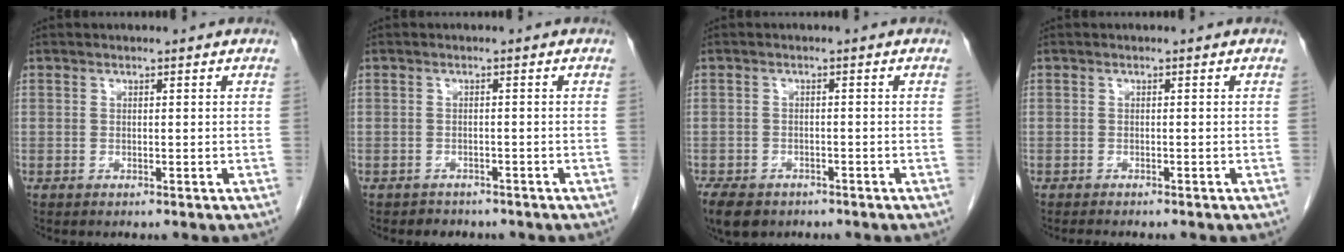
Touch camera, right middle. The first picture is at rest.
{"total": 2.3, "force": [-2.0, 1.2, 0.1], "torque": [-0.016, 0.001, -0.028]}
{"total": 8.1, "force": [-5.5, 4.8, 3.5], "torque": [-0.072, -0.008, -0.081]}
{"total": 2.9, "force": [-2.5, 0.5, 1.4], "torque": [-0.020, -0.005, -0.028]}